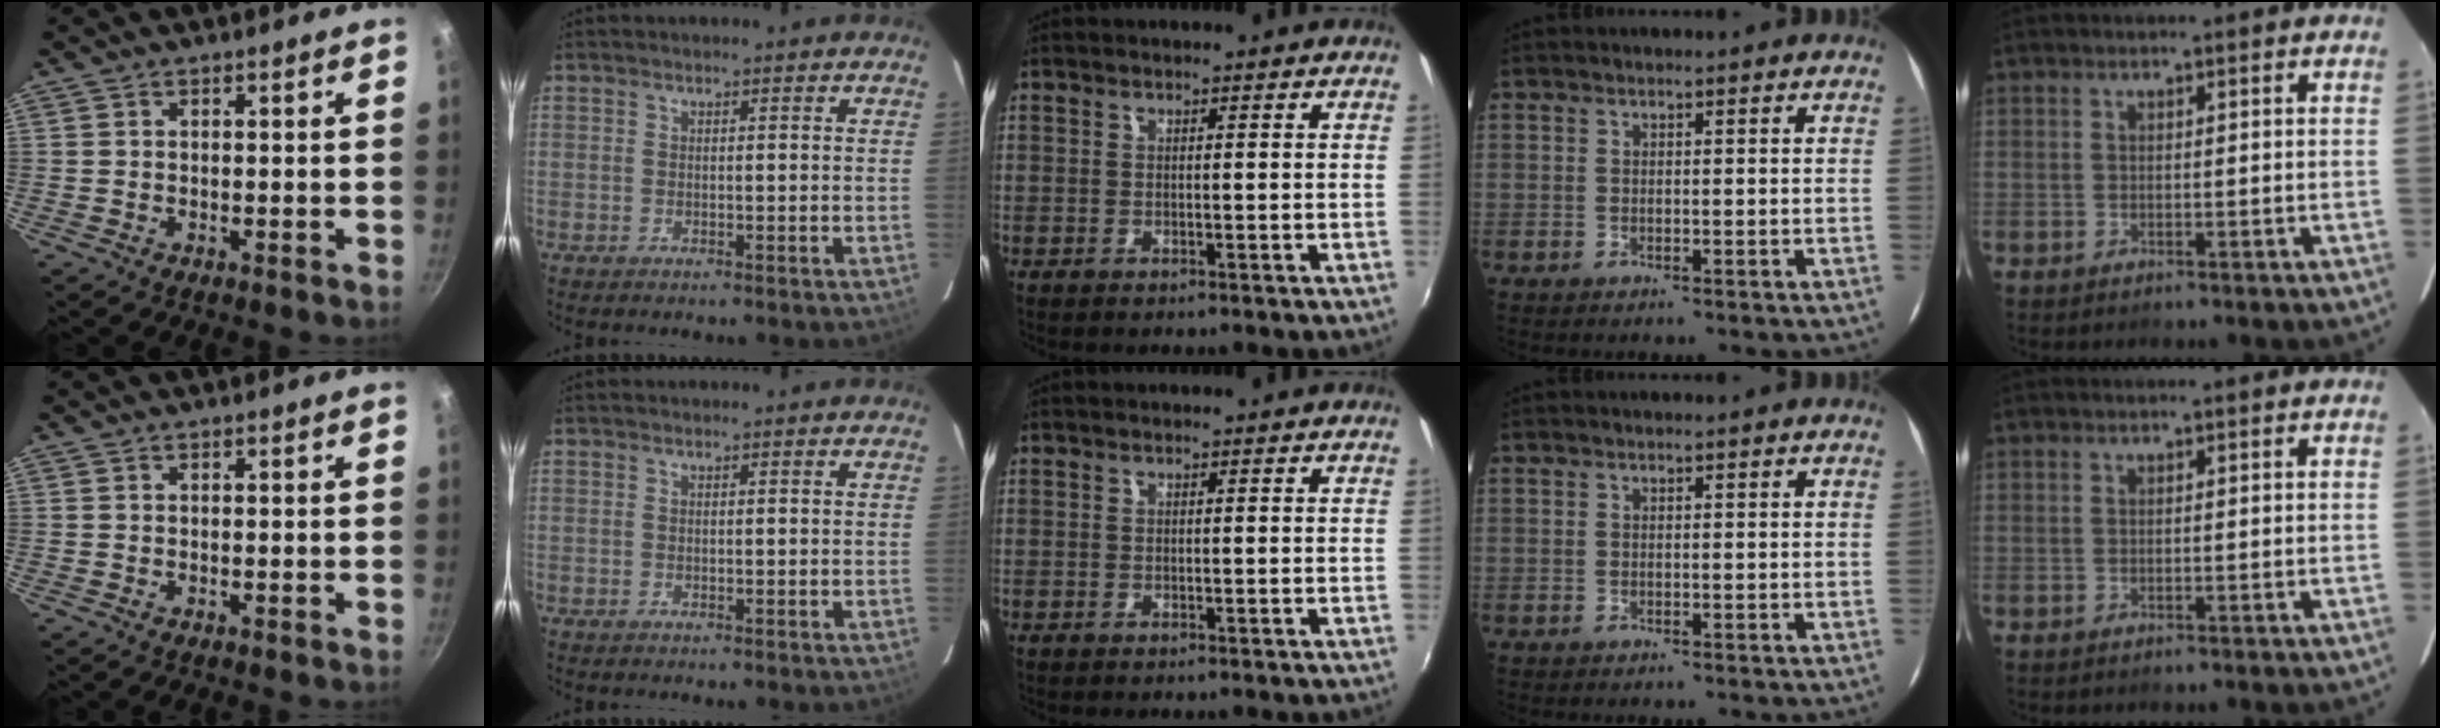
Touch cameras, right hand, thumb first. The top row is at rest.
{}